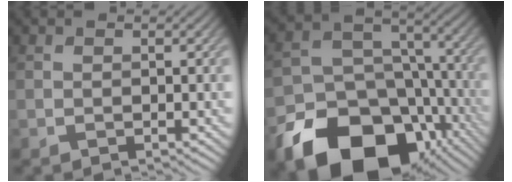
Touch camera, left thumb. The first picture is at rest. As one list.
[{"total": 21.9, "force": [-11.7, 15.6, 9.9], "torque": [-0.205, -0.061, -0.166]}]